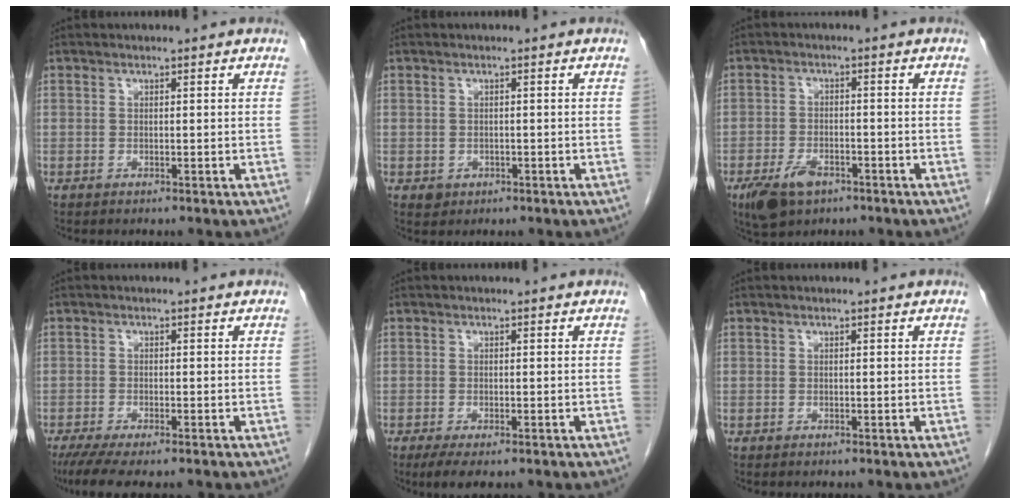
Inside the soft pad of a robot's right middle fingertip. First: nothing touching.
{"total": 1.5, "force": [-0.6, 1.3, 0.4], "torque": [-0.005, 0.003, -0.002]}
{"total": 6.1, "force": [-3.7, 3.0, 3.8], "torque": [-0.077, -0.005, -0.059]}
{"total": 7.5, "force": [-6.0, 1.5, 4.3], "torque": [-0.064, -0.015, -0.095]}
{"total": 3.8, "force": [-2.5, 1.2, 2.6], "torque": [-0.045, -0.009, -0.038]}
{"total": 0.0}